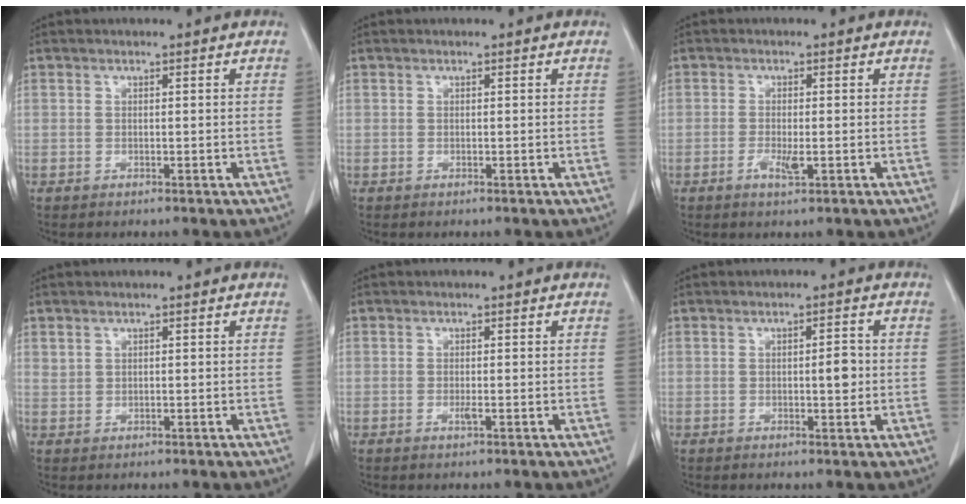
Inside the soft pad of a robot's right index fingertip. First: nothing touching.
{"total": 0.0}
{"total": 2.4, "force": [-0.8, 0.4, 2.2], "torque": [-0.043, -0.005, -0.012]}
{"total": 0.7, "force": [0.6, 0.3, 0.1], "torque": [0.000, 0.000, 0.013]}
{"total": 0.8, "force": [-0.3, -0.1, 0.8], "torque": [-0.019, -0.003, -0.005]}
{"total": 2.6, "force": [-0.1, 0.7, 2.5], "torque": [-0.037, 0.002, -0.001]}